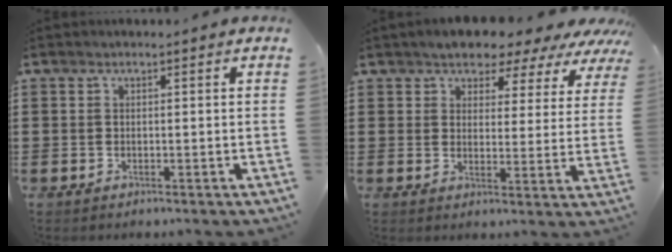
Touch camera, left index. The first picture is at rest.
{"total": 5.1, "force": [4.7, 1.8, 0.6], "torque": [-0.035, -0.020, 0.079]}